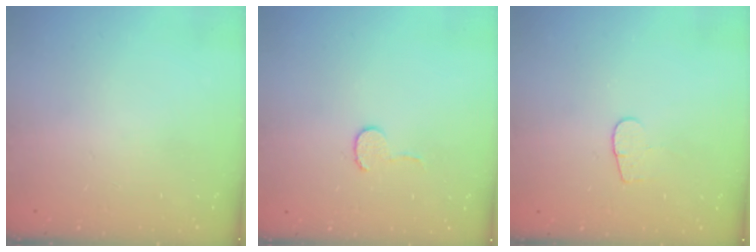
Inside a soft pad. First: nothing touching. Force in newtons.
{"total": 4.5, "press": 4.4, "slide": 0.4}
{"total": 4.4, "press": 4.4, "slide": 0.3}